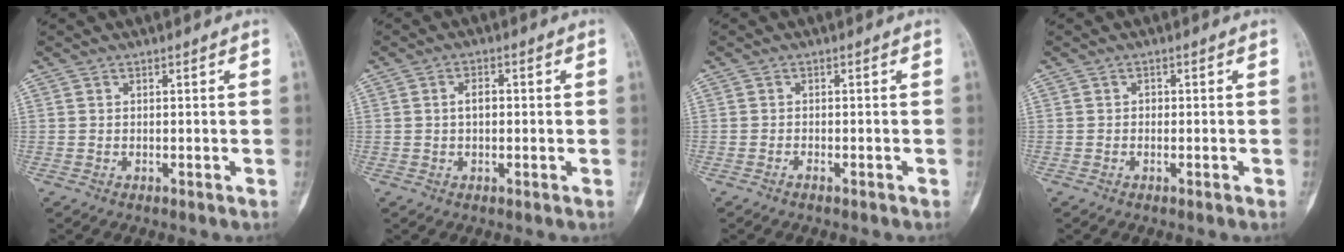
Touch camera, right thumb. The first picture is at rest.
{"total": 2.7, "force": [0.1, 1.5, 2.2], "torque": [-0.037, 0.008, -0.001]}
{"total": 0.9, "force": [-0.7, 0.3, 0.5], "torque": [-0.013, 0.002, -0.011]}
{"total": 0.9, "force": [-0.2, 0.7, 0.6], "torque": [-0.003, 0.003, -0.008]}